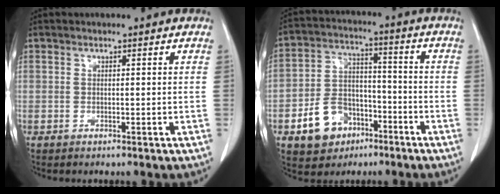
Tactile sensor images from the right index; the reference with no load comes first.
{"total": 10.6, "force": [-5.4, 7.7, 5.1], "torque": [-0.105, 0.020, -0.086]}